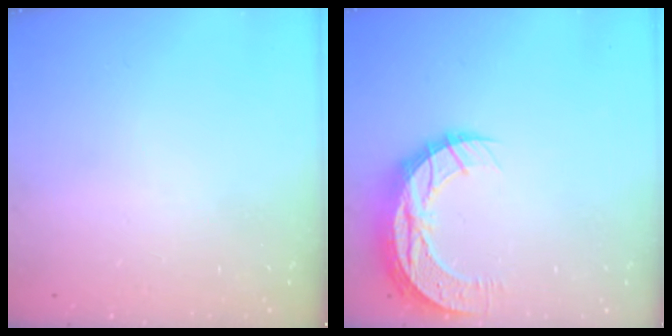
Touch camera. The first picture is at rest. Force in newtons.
{"total": 11.0, "press": 11.0, "slide": 0.8}